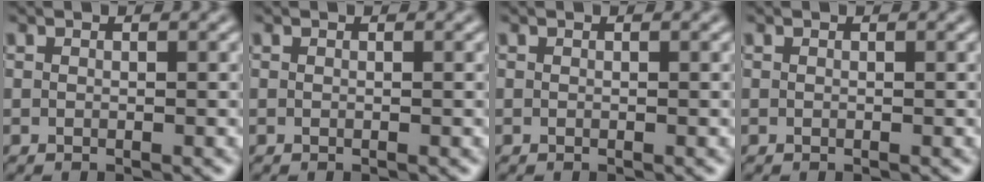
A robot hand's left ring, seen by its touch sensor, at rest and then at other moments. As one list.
[{"total": 0.0}, {"total": 0.0}, {"total": 0.0}]